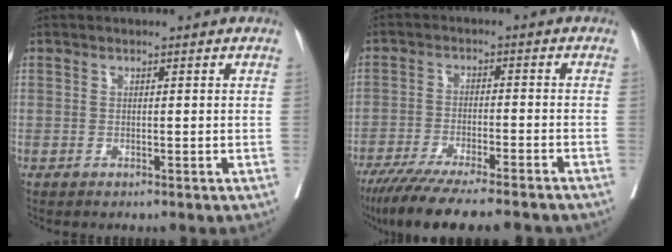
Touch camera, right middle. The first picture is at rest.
{"total": 17.2, "force": [-14.6, 1.4, 9.0], "torque": [-0.138, -0.045, -0.219]}